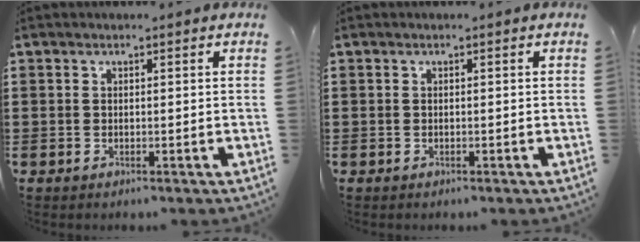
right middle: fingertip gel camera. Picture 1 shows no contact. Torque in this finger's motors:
{"motor_torque": [0.32, -0.21, 0.05, 0.03]}